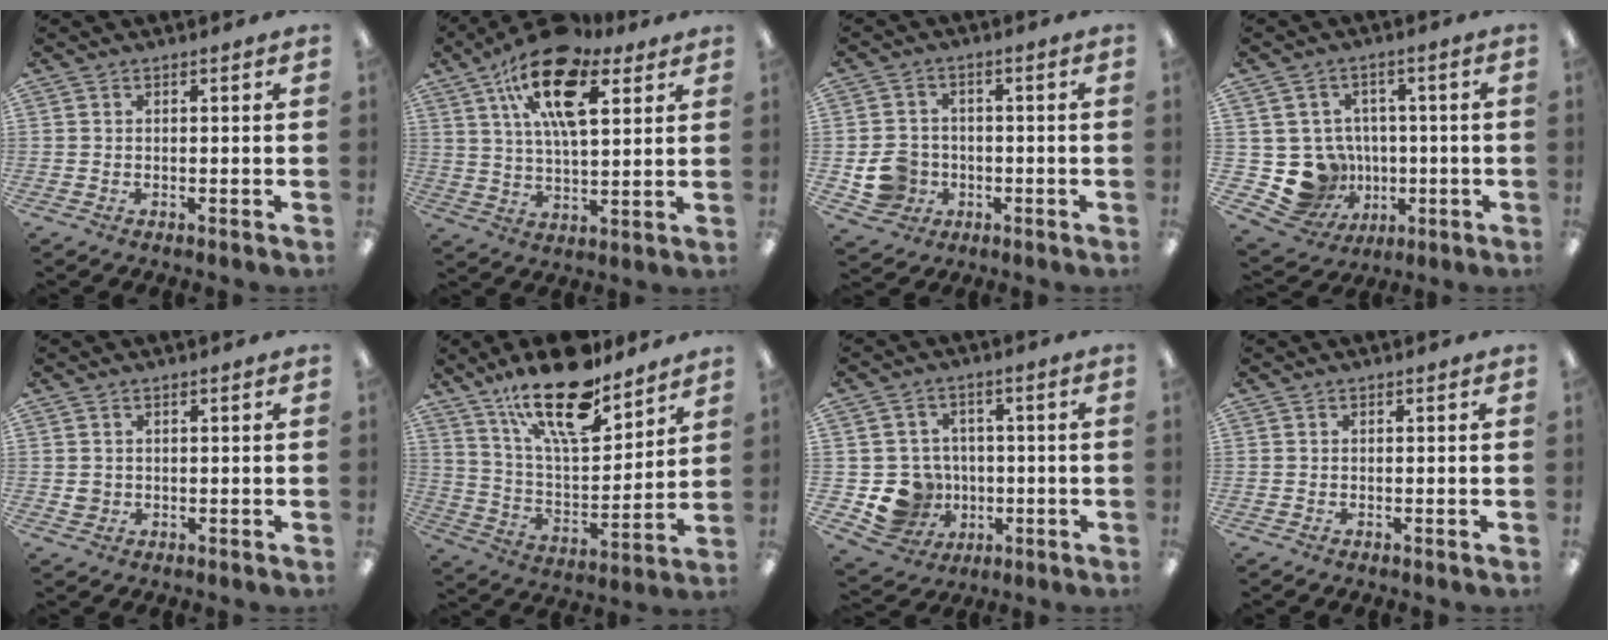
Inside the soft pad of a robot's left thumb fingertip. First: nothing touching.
{"total": 19.9, "force": [10.4, 9.0, 14.3], "torque": [-0.245, -0.030, 0.173]}
{"total": 7.7, "force": [-1.6, 7.1, 2.3], "torque": [-0.062, 0.015, -0.022]}
{"total": 11.9, "force": [-1.5, 11.3, 3.5], "torque": [-0.098, 0.000, -0.009]}
{"total": 1.9, "force": [0.5, 1.8, 0.6], "torque": [-0.006, 0.000, 0.006]}
{"total": 22.0, "force": [15.5, 8.0, 13.4], "torque": [-0.224, -0.091, 0.265]}
{"total": 10.6, "force": [-1.9, 10.0, 2.9], "torque": [-0.082, 0.012, -0.021]}
{"total": 0.0}